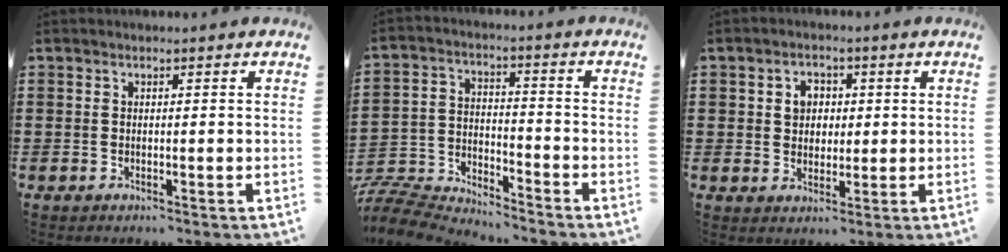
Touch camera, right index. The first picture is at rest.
{"total": 7.4, "force": [-7.3, 0.8, 0.4], "torque": [-0.028, 0.004, -0.152]}
{"total": 3.5, "force": [0.6, 3.0, 1.8], "torque": [-0.047, 0.014, 0.005]}